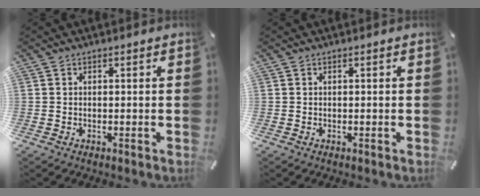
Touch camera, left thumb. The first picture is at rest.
{"total": 0.0}